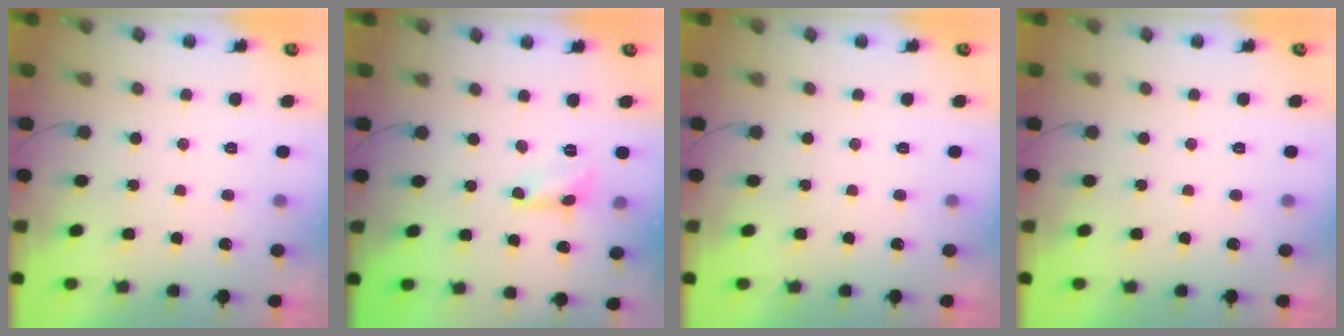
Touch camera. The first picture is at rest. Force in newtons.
{"total": 2.4, "press": 2.4, "slide": 0.2}
{"total": 0.0}
{"total": 0.0}